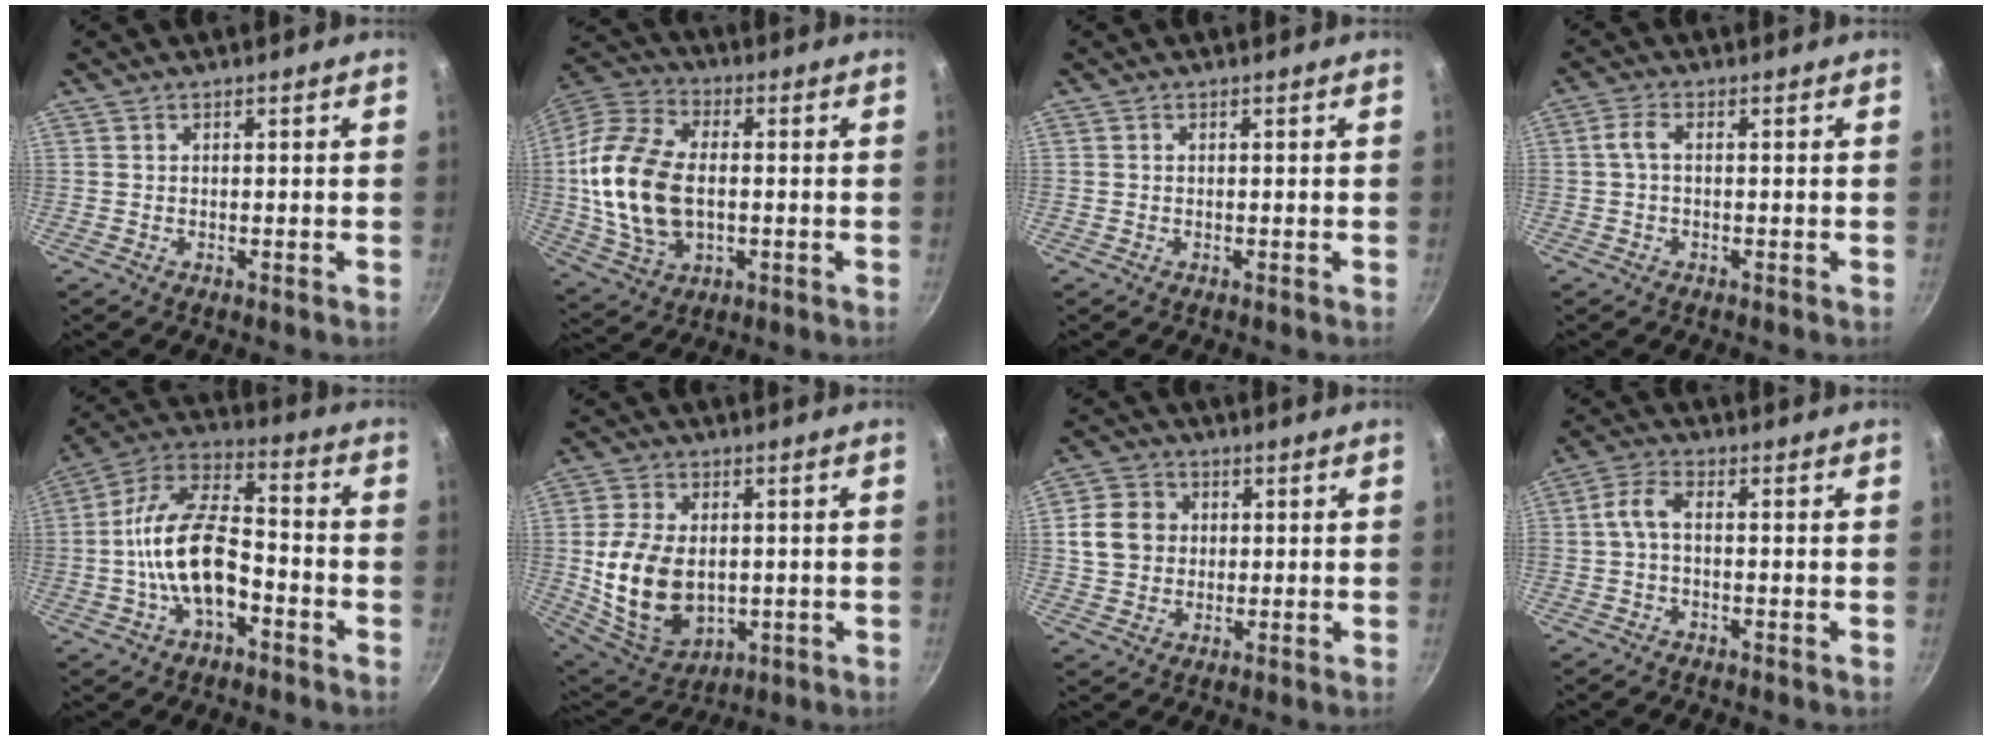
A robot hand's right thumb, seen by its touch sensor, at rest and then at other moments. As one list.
[{"total": 19.0, "force": [-0.6, 11.9, 14.7], "torque": [-0.283, 0.016, -0.013]}, {"total": 0.0}, {"total": 2.9, "force": [-0.1, 1.0, 2.7], "torque": [-0.070, 0.010, -0.006]}, {"total": 16.5, "force": [-4.6, 8.6, 13.3], "torque": [-0.221, 0.051, -0.098]}, {"total": 15.5, "force": [-0.6, 10.4, 11.5], "torque": [-0.204, -0.011, 0.009]}, {"total": 8.0, "force": [1.1, 7.0, 3.7], "torque": [-0.042, 0.005, 0.010]}, {"total": 4.2, "force": [-0.7, 1.7, 3.8], "torque": [-0.092, 0.020, -0.024]}]